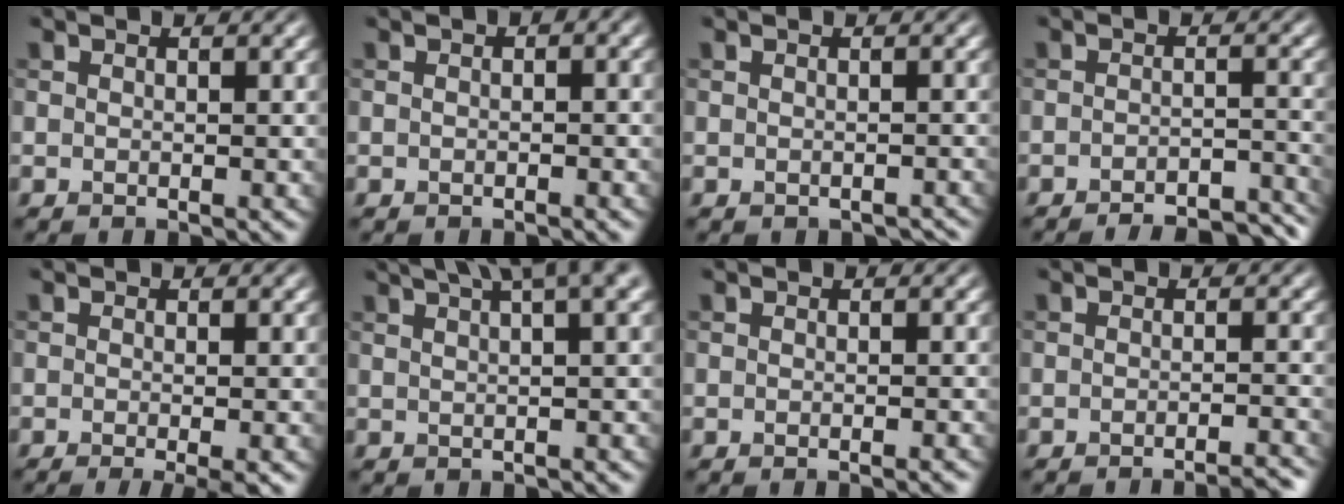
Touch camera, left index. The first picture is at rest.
{"total": 1.2, "force": [0.0, 0.4, 1.1], "torque": [-0.016, 0.003, -0.001]}
{"total": 0.8, "force": [-0.7, 0.3, 0.3], "torque": [-0.004, -0.005, -0.009]}
{"total": 7.0, "force": [-6.4, 1.5, 2.6], "torque": [-0.021, 0.011, -0.070]}
{"total": 3.8, "force": [-1.6, 1.0, 3.3], "torque": [-0.035, -0.012, -0.023]}
{"total": 6.2, "force": [3.9, 1.2, 4.7], "torque": [-0.048, 0.026, 0.050]}
{"total": 1.2, "force": [-0.7, 0.3, 0.9], "torque": [-0.005, 0.000, -0.012]}
{"total": 3.8, "force": [-3.1, 0.7, 2.1], "torque": [-0.014, 0.014, -0.043]}